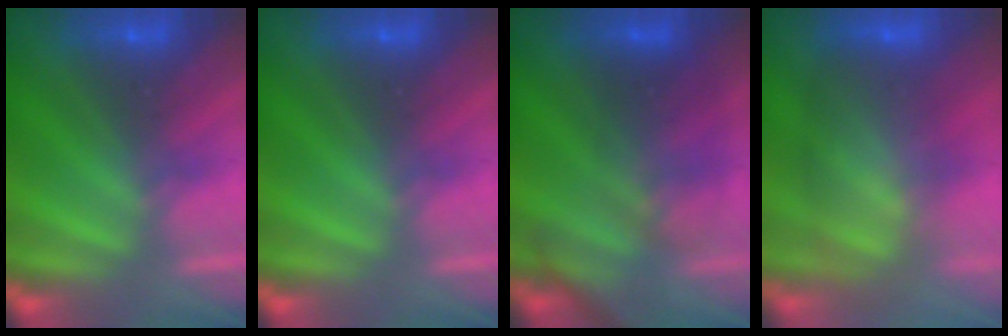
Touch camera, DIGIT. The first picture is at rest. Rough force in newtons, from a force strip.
{"total": 0.0}
{"total": 2.8}
{"total": 6.6}